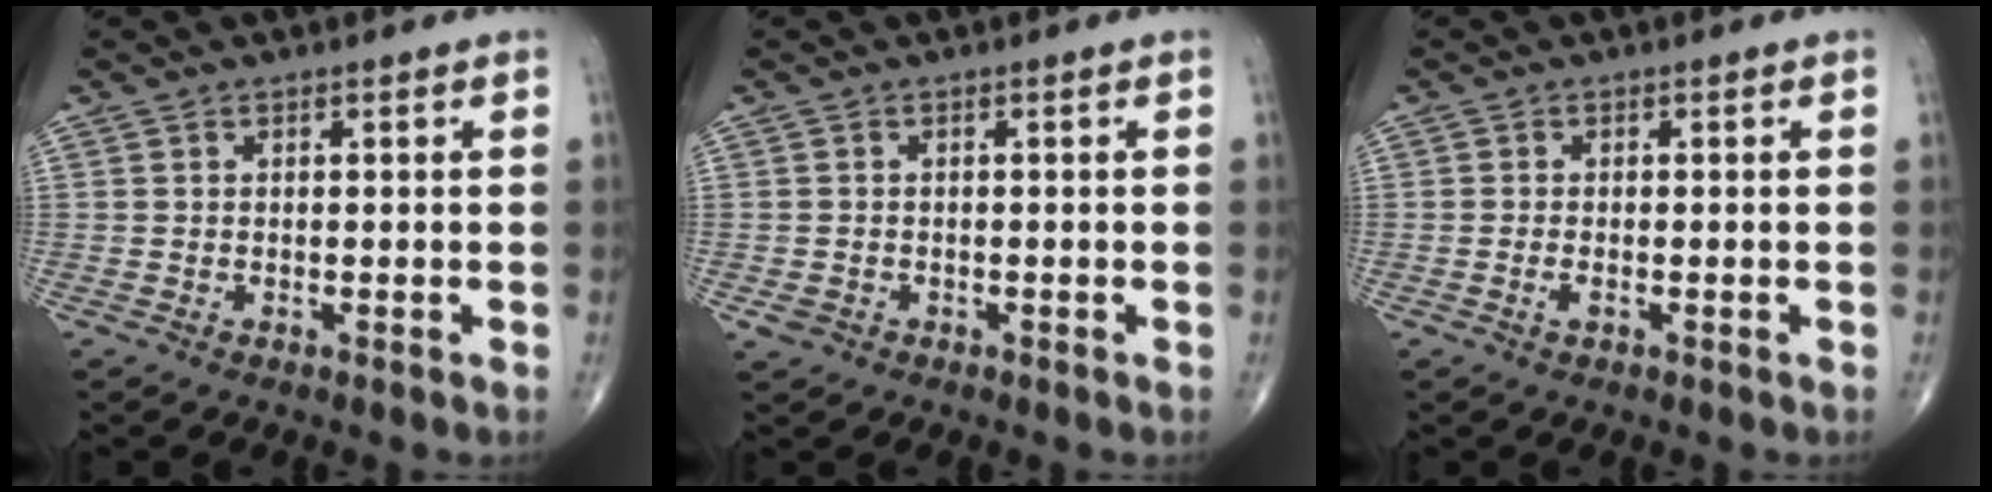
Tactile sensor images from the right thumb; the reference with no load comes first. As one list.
[{"total": 1.8, "force": [-0.7, 1.5, 0.7], "torque": [-0.013, 0.004, -0.009]}, {"total": 1.4, "force": [-0.5, 0.6, 1.1], "torque": [-0.024, 0.001, -0.010]}]